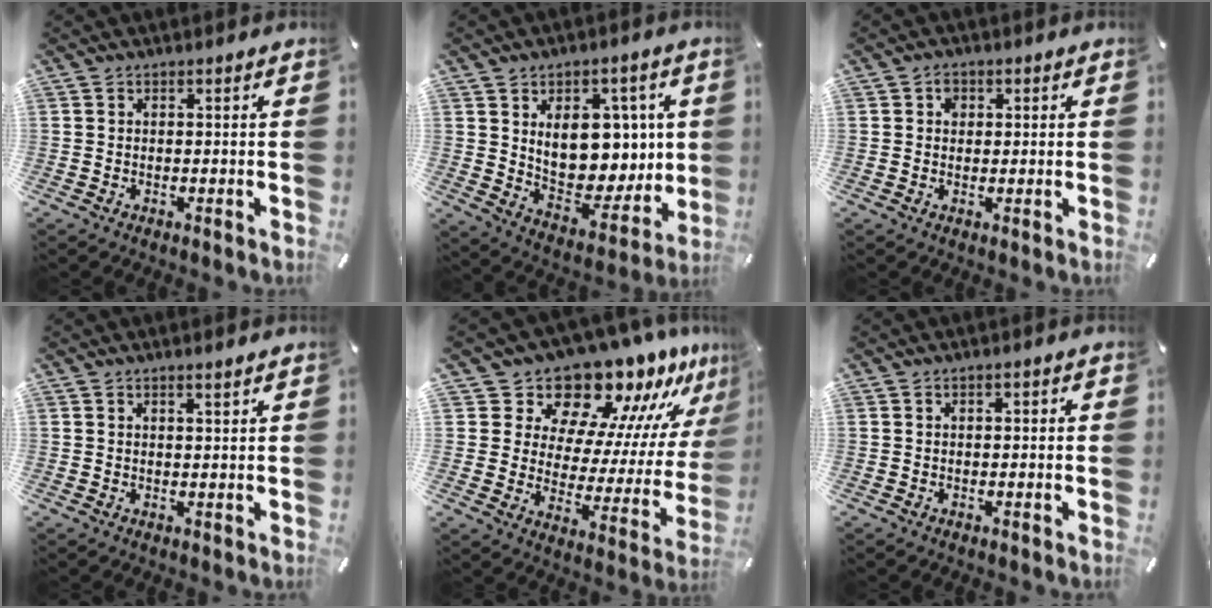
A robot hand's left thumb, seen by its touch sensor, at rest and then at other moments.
{"total": 14.0, "force": [4.5, 10.0, 8.8], "torque": [-0.118, -0.032, 0.092]}
{"total": 2.1, "force": [0.4, 1.8, 0.9], "torque": [-0.005, 0.000, 0.001]}
{"total": 1.5, "force": [1.2, 0.0, 0.9], "torque": [-0.017, -0.002, 0.022]}
{"total": 14.5, "force": [13.2, 5.6, 2.3], "torque": [-0.030, -0.147, 0.215]}
{"total": 0.9, "force": [0.0, 0.5, 0.7], "torque": [-0.013, 0.004, -0.001]}